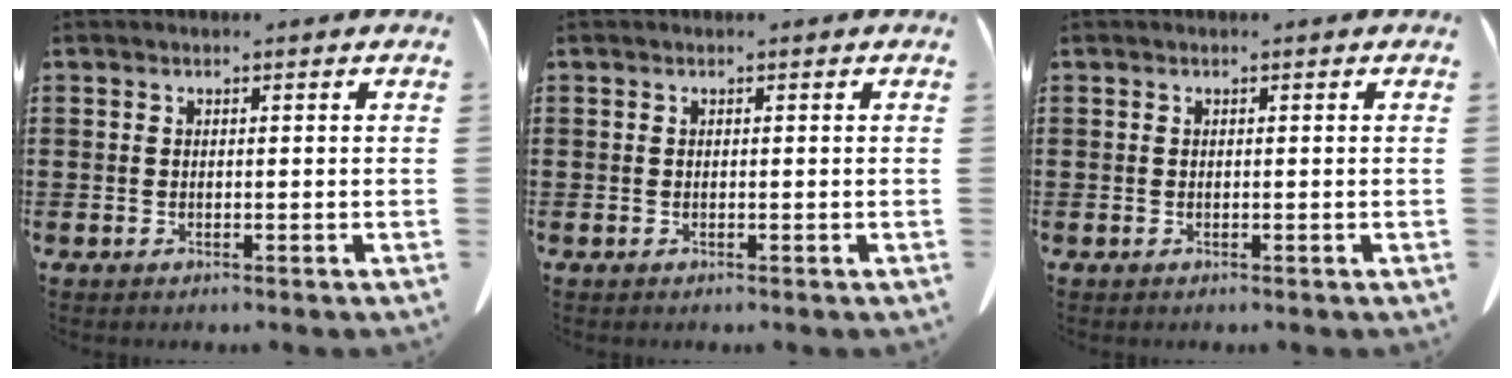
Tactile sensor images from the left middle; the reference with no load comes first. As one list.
[{"total": 0.0}, {"total": 0.0}]